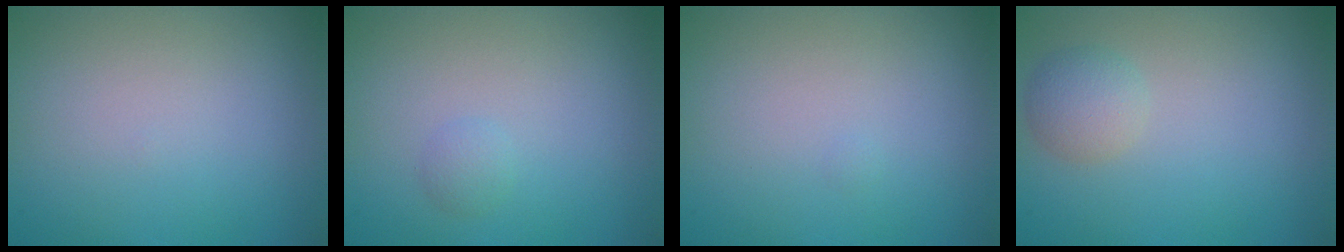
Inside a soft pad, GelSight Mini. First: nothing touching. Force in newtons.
{"total": 0.9, "press": 0.9, "slide": 0.0}
{"total": 0.0}
{"total": 1.8, "press": 1.8, "slide": 0.0}